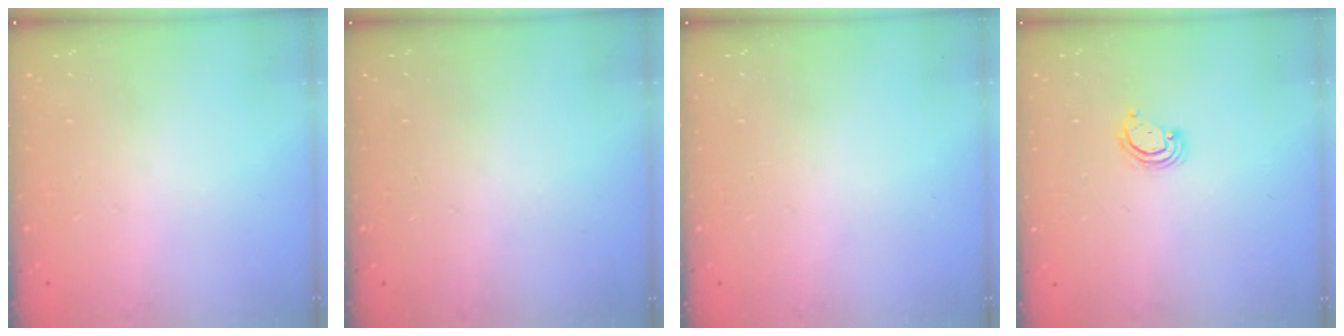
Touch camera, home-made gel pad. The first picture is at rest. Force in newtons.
{"total": 0.0}
{"total": 0.0}
{"total": 2.8, "press": 2.8, "slide": 0.2}